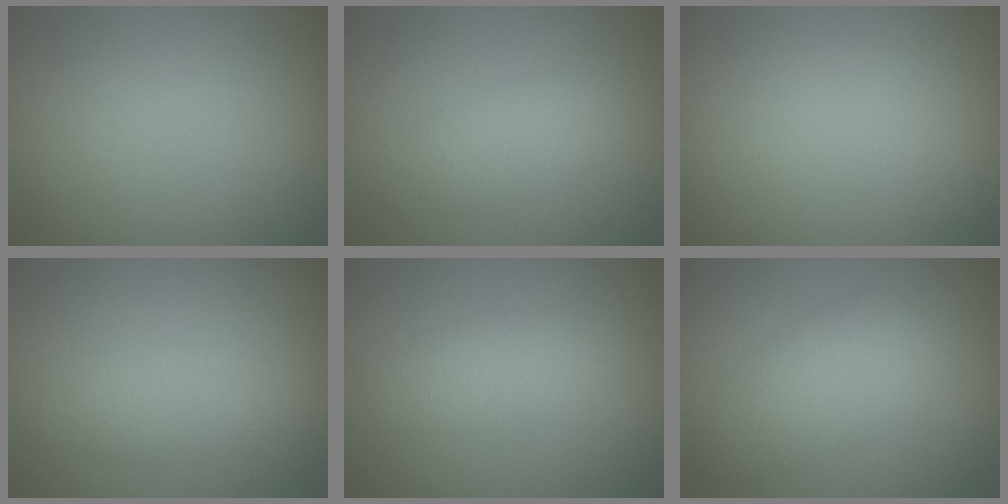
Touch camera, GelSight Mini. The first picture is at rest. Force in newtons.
{"total": 2.6, "press": 2.6, "slide": 0.1}
{"total": 0.0}
{"total": 2.8, "press": 2.8, "slide": 0.1}
{"total": 2.7, "press": 2.7, "slide": 0.2}
{"total": 4.3, "press": 4.3, "slide": 0.2}